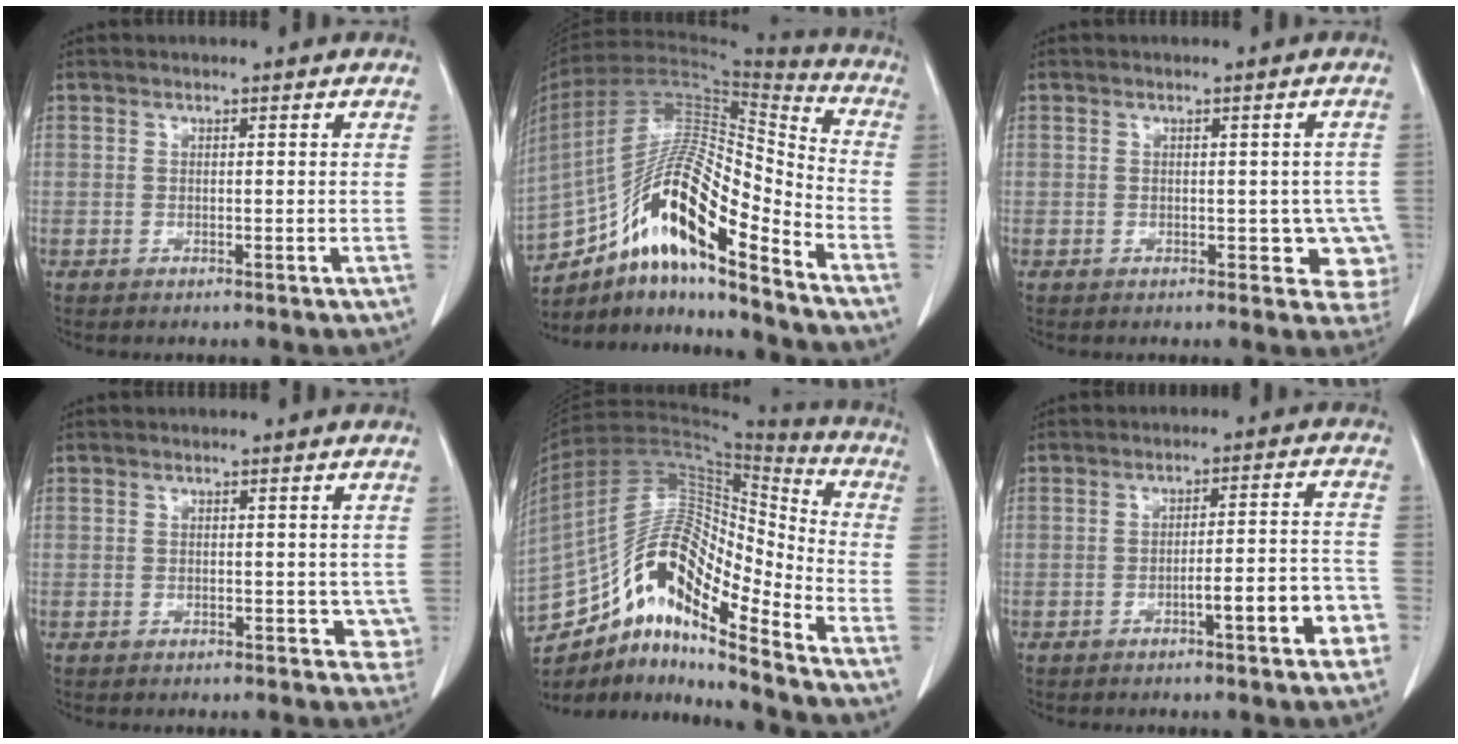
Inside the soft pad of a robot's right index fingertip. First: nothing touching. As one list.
[{"total": 19.9, "force": [-12.2, 3.7, 15.3], "torque": [-0.296, 0.012, -0.215]}, {"total": 4.9, "force": [-0.9, 3.0, 3.8], "torque": [-0.014, 0.013, -0.005]}, {"total": 2.8, "force": [-0.3, 1.9, 2.0], "torque": [-0.004, 0.005, -0.001]}, {"total": 19.1, "force": [-12.5, 4.6, 13.7], "torque": [-0.259, 0.040, -0.219]}, {"total": 7.8, "force": [-3.7, 1.3, 6.7], "torque": [-0.083, 0.026, -0.043]}]